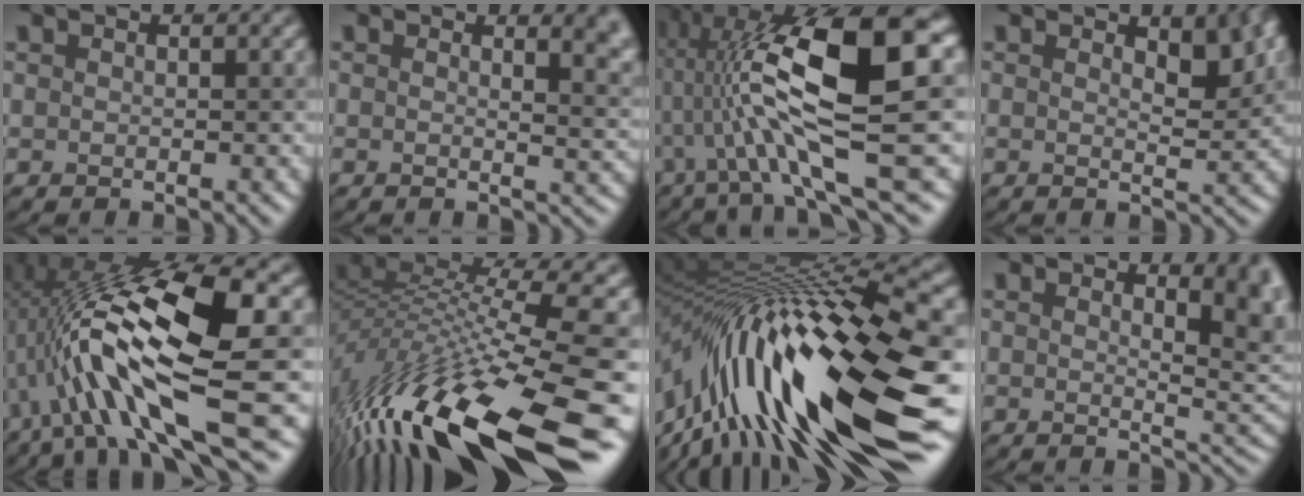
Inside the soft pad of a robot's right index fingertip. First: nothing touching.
{"total": 6.5, "force": [2.2, 3.1, 5.3], "torque": [-0.008, 0.012, 0.009]}
{"total": 15.1, "force": [1.1, 3.5, 14.6], "torque": [-0.253, 0.010, 0.022]}
{"total": 3.4, "force": [1.4, 0.9, 3.0], "torque": [-0.040, -0.002, 0.018]}
{"total": 12.6, "force": [-0.8, 3.4, 12.1], "torque": [-0.220, 0.012, -0.016]}
{"total": 16.3, "force": [-6.7, 3.5, 14.4], "torque": [-0.283, 0.027, -0.119]}
{"total": 17.6, "force": [-4.1, 4.5, 16.5], "torque": [-0.285, 0.021, -0.077]}
{"total": 7.6, "force": [1.9, 3.3, 6.6], "torque": [-0.023, 0.006, 0.017]}